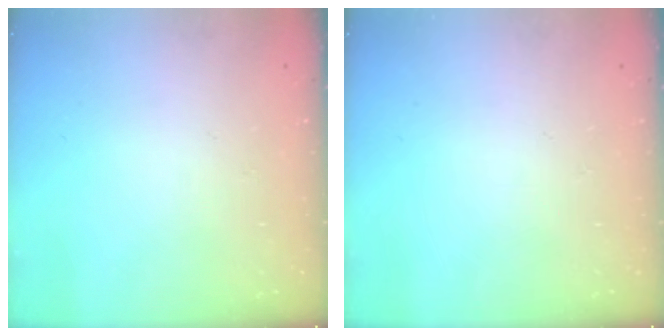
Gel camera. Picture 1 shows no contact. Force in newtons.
{"total": 0.0}